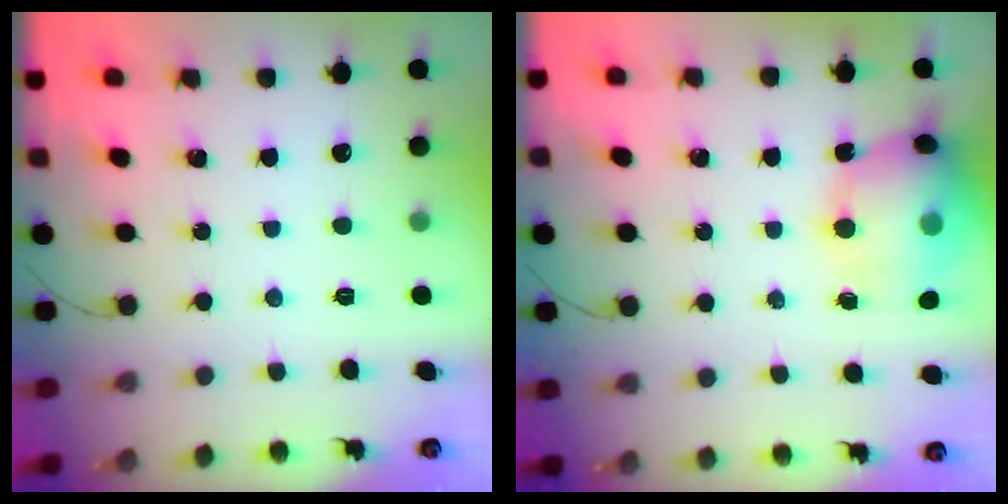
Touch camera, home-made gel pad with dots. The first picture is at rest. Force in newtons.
{"total": 19.0, "press": 16.9, "slide": 8.7}